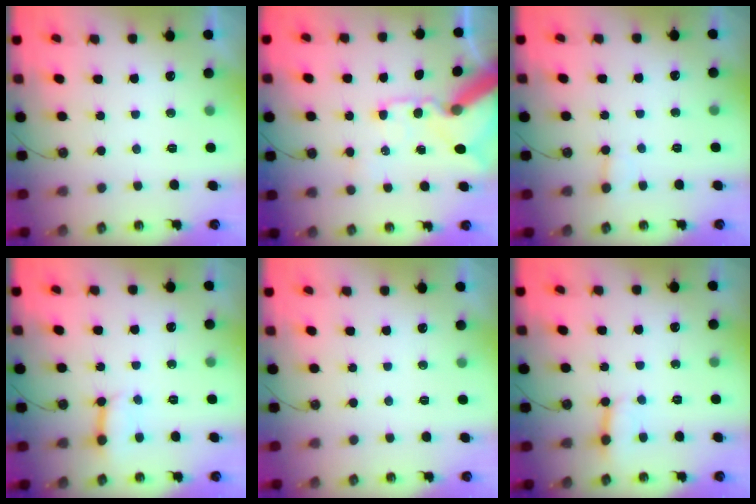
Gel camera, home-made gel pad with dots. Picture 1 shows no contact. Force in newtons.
{"total": 15.5, "press": 15.3, "slide": 2.4}
{"total": 2.0, "press": 2.0, "slide": 0.1}
{"total": 3.8, "press": 3.8, "slide": 0.5}
{"total": 0.0}
{"total": 2.8, "press": 2.8, "slide": 0.3}